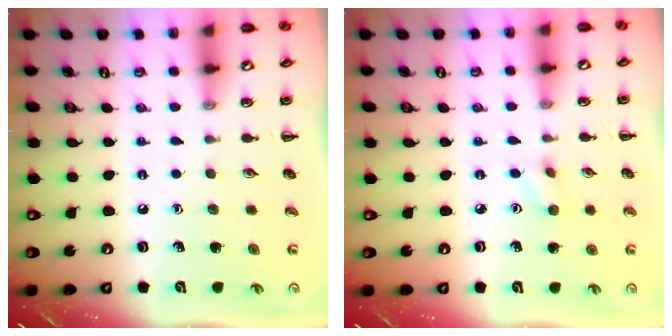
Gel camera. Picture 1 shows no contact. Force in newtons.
{"total": 2.8, "press": 2.7, "slide": 0.9}